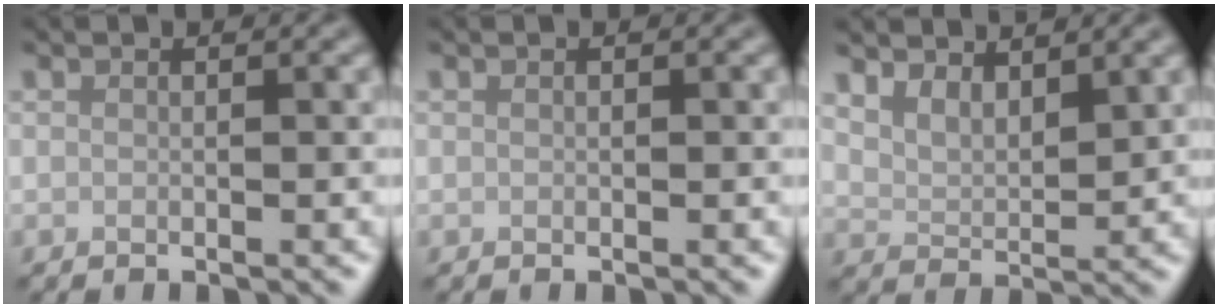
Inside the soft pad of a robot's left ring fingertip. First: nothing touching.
{"total": 0.0}
{"total": 3.4, "force": [2.8, 1.3, 1.6], "torque": [-0.033, -0.001, 0.049]}